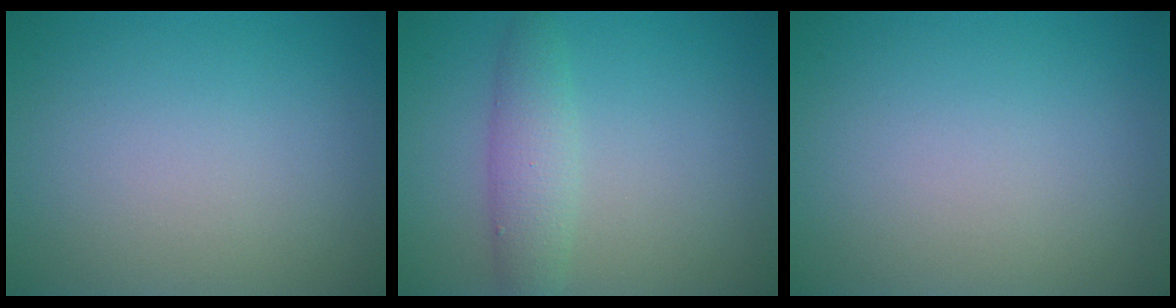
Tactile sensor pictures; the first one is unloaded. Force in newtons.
{"total": 2.9, "press": 2.9, "slide": 0.0}
{"total": 0.0}